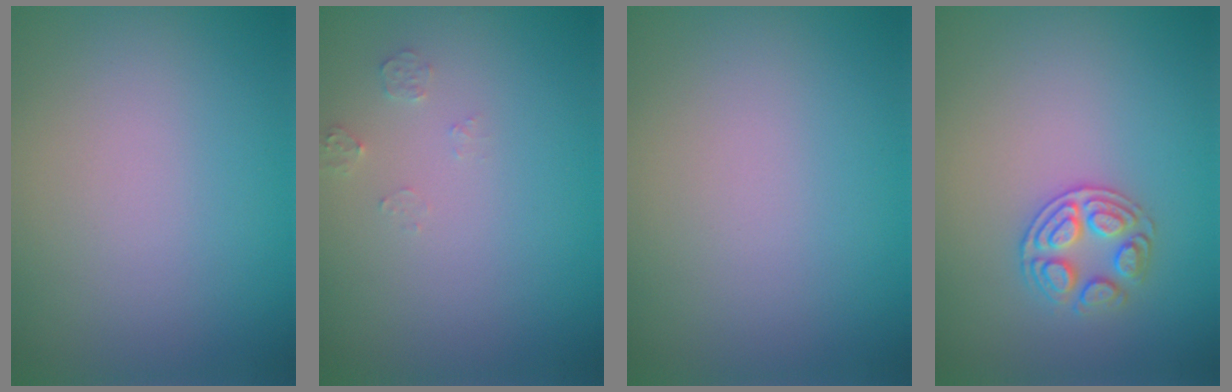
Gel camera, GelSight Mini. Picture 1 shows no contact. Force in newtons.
{"total": 1.1, "press": 1.1, "slide": 0.1}
{"total": 0.0}
{"total": 2.5, "press": 2.4, "slide": 0.6}